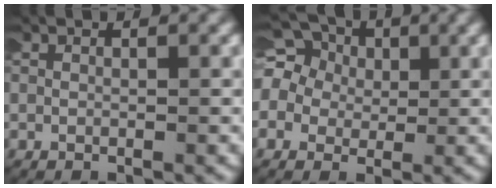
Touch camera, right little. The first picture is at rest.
{"total": 11.1, "force": [2.7, 9.7, 4.7], "torque": [-0.126, -0.001, 0.023]}